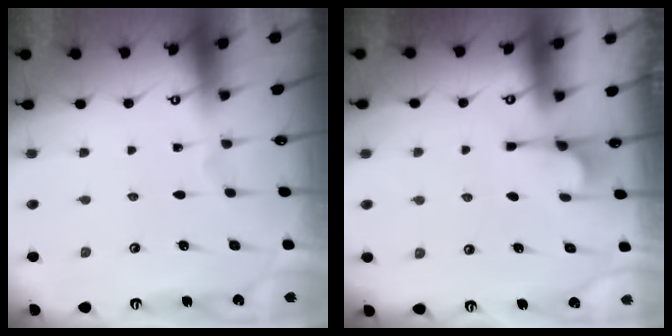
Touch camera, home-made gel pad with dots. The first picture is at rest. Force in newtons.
{"total": 3.7, "press": 3.5, "slide": 1.1}